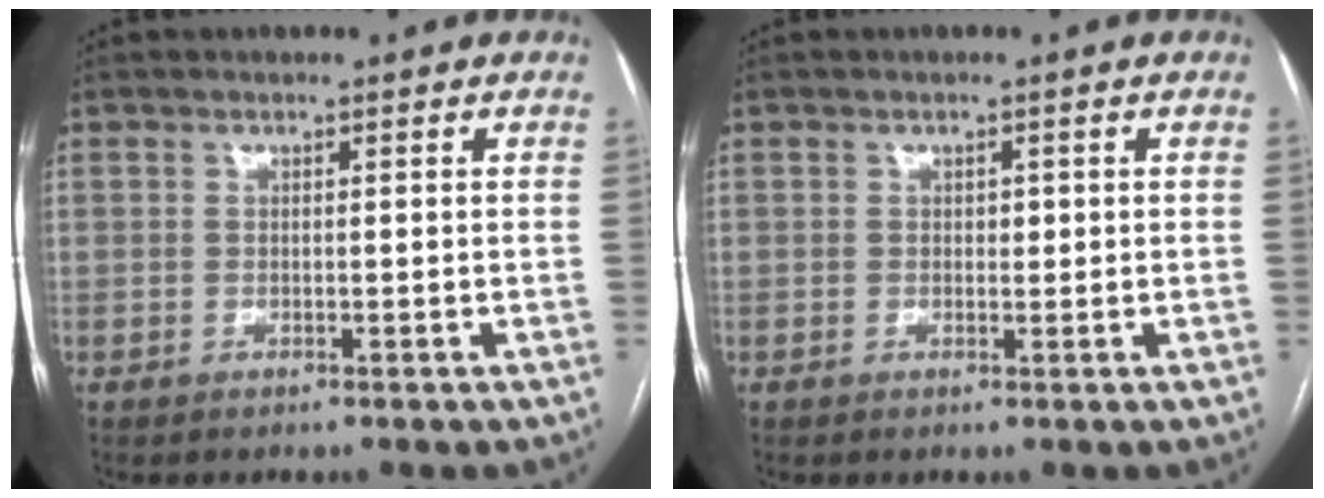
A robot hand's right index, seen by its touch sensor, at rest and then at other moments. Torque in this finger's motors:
{"motor_torque": [0.06, 0.03, -0.01, 0.01]}